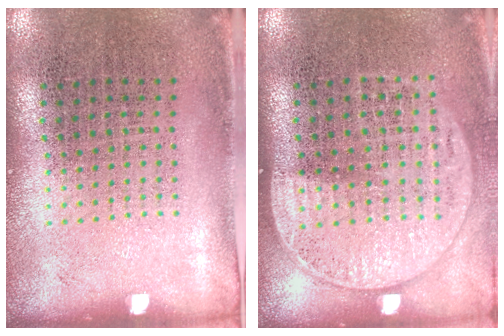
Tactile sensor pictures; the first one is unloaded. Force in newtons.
{"total": 1.6, "press": 1.4, "slide": 0.7}